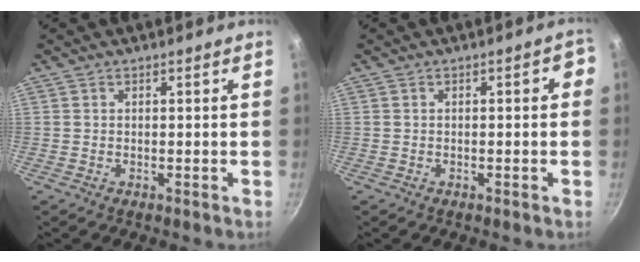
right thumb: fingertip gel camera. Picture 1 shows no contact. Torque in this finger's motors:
{"motor_torque": [0.40, 0.08, 0.46, -0.01, 0.00]}